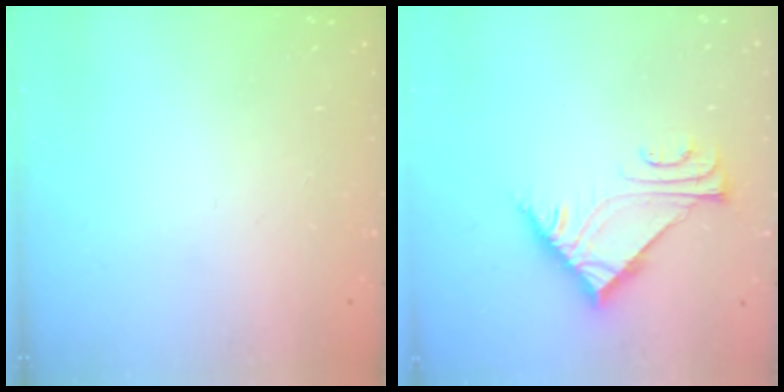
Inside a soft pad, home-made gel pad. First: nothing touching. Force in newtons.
{"total": 7.1, "press": 7.1, "slide": 0.4}